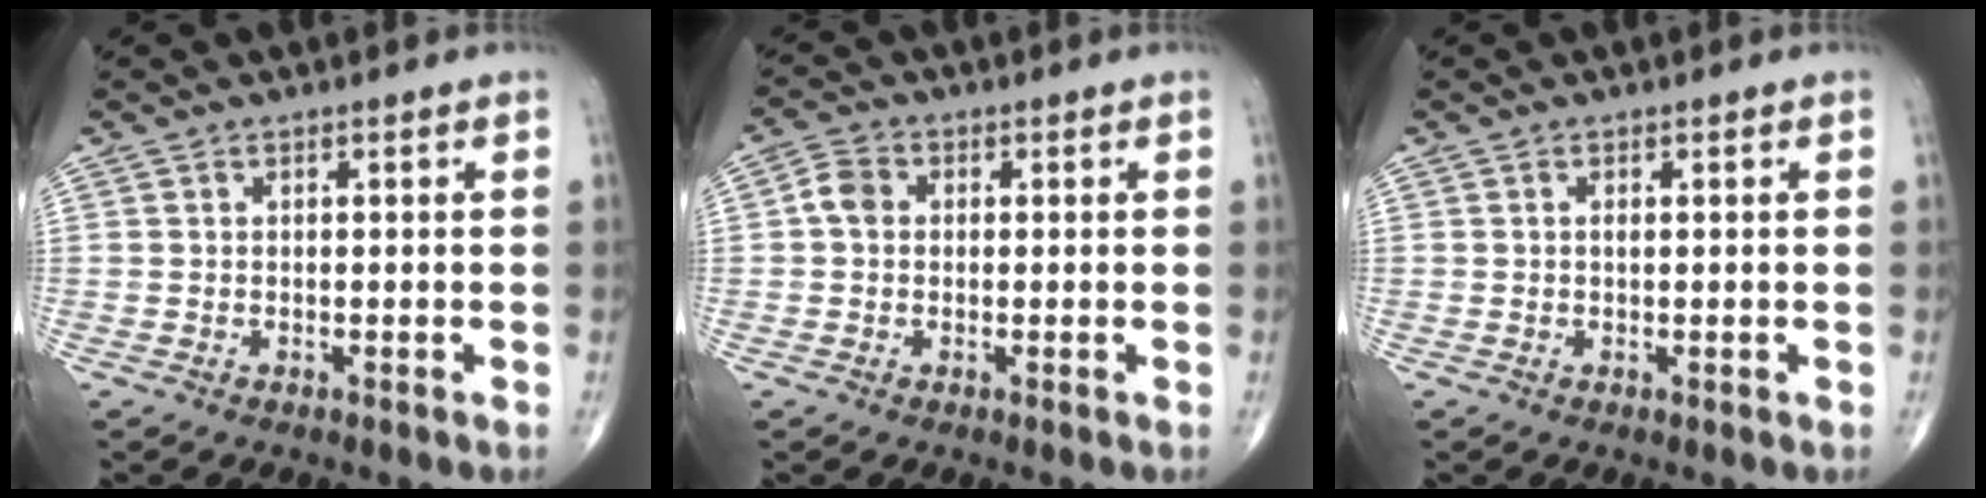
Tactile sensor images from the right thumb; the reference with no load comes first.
{"total": 3.5, "force": [0.1, 2.9, 2.0], "torque": [-0.032, 0.010, -0.004]}
{"total": 0.7, "force": [0.1, 0.2, 0.7], "torque": [-0.013, -0.001, 0.000]}